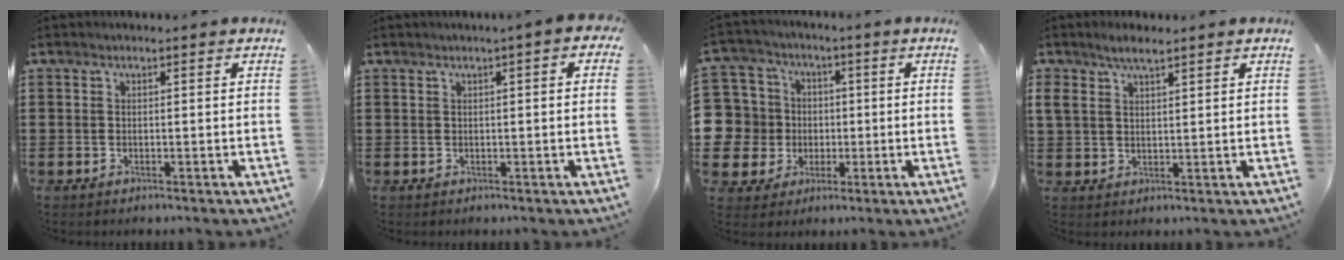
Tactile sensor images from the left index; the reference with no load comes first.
{"total": 1.2, "force": [0.1, 0.1, 1.2], "torque": [-0.020, -0.003, 0.003]}
{"total": 9.2, "force": [-0.3, 9.0, 1.8], "torque": [-0.105, 0.005, -0.007]}
{"total": 3.6, "force": [2.5, 1.5, 2.1], "torque": [-0.048, 0.006, 0.046]}